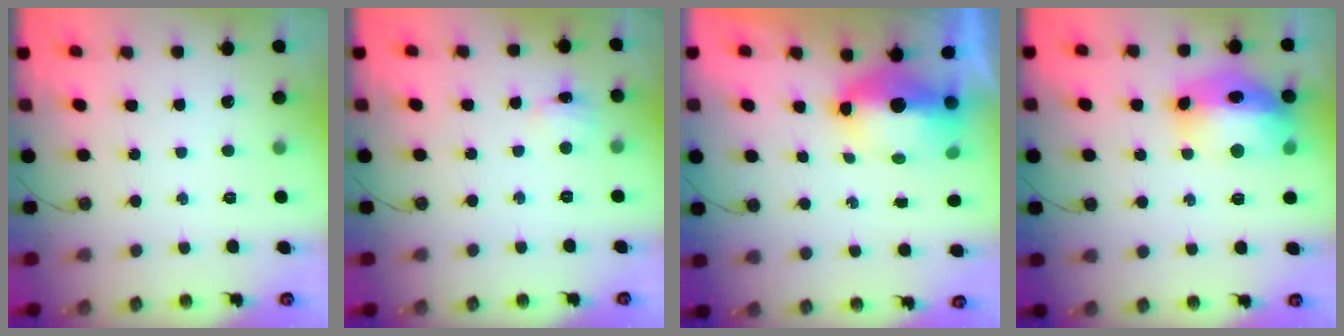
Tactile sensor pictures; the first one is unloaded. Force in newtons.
{"total": 3.1, "press": 3.1, "slide": 0.5}
{"total": 13.4, "press": 10.3, "slide": 8.6}
{"total": 16.4, "press": 16.3, "slide": 1.7}